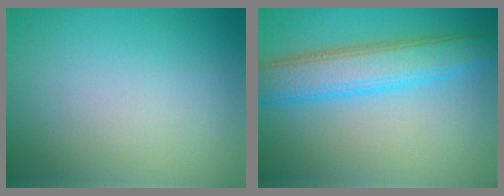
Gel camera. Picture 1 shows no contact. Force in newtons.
{"total": 6.1, "press": 6.1, "slide": 0.0}